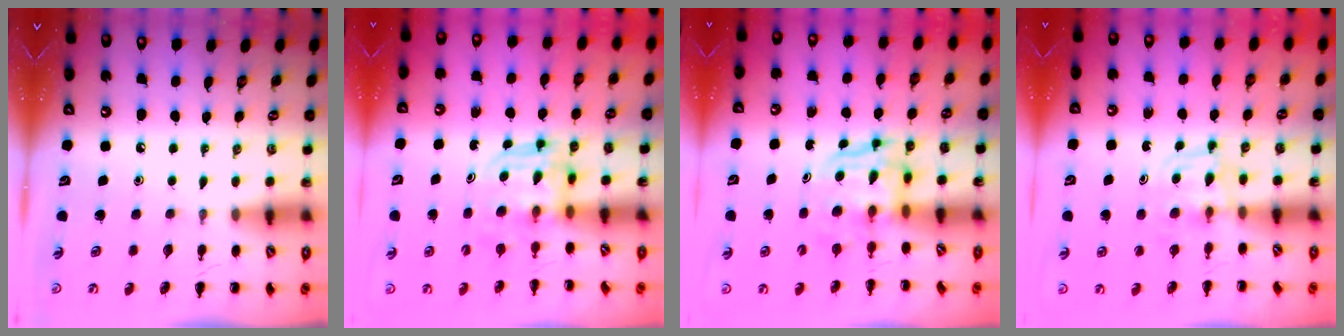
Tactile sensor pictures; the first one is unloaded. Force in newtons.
{"total": 3.6, "press": 3.6, "slide": 0.3}
{"total": 3.6, "press": 3.6, "slide": 0.4}
{"total": 2.9, "press": 2.6, "slide": 1.2}